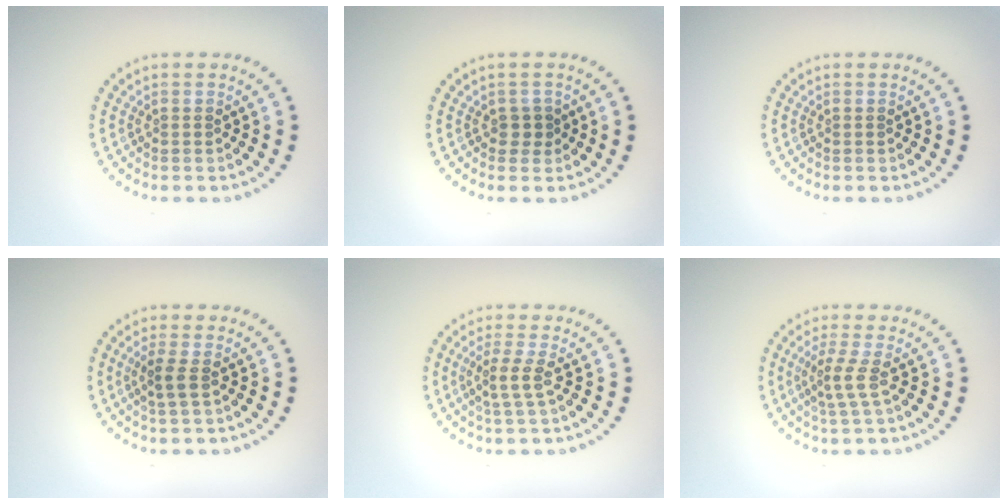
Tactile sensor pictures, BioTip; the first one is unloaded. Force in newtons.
{"total": 1.2, "press": 1.1, "slide": 0.5}
{"total": 0.0}
{"total": 1.5, "press": 1.3, "slide": 0.9}
{"total": 1.9, "press": 1.5, "slide": 1.2}
{"total": 2.1, "press": 1.4, "slide": 1.5}